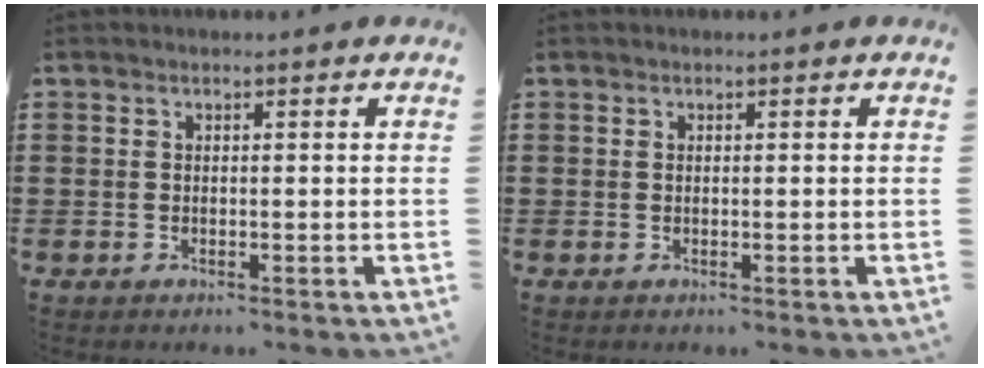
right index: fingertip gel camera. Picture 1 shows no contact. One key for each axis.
{"total": 0.0}